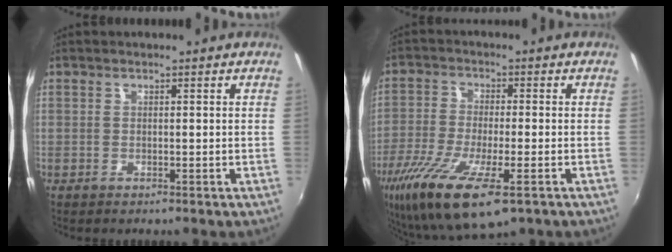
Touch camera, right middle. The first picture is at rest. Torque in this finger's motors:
{"motor_torque": [1.50, -0.64, 0.99, 0.21]}